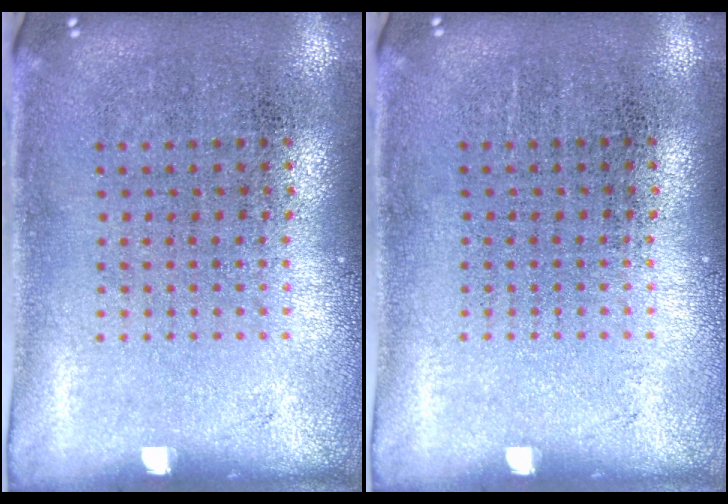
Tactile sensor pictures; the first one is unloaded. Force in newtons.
{"total": 0.0}